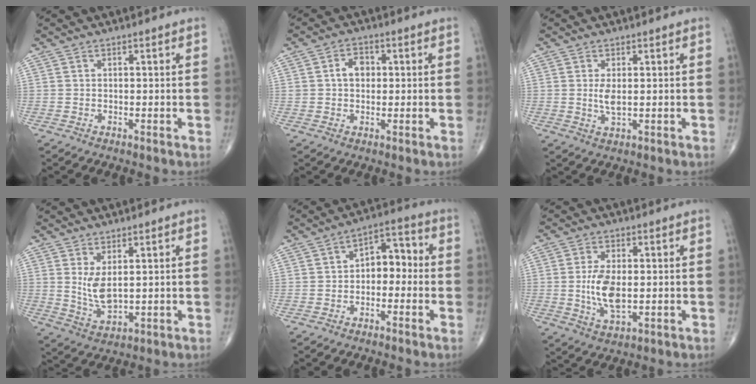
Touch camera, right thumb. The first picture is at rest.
{"total": 4.0, "force": [0.5, 3.0, 2.6], "torque": [-0.032, 0.010, 0.006]}
{"total": 2.9, "force": [0.3, 1.1, 2.6], "torque": [-0.054, -0.008, 0.009]}
{"total": 5.6, "force": [1.4, 2.4, 4.8], "torque": [-0.089, -0.020, 0.039]}
{"total": 6.8, "force": [-0.8, 4.4, 5.0], "torque": [-0.045, 0.036, -0.027]}
{"total": 6.9, "force": [-0.1, 3.1, 6.1], "torque": [-0.122, -0.011, 0.001]}